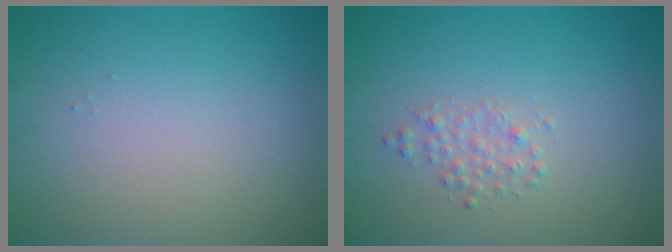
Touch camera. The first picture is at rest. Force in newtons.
{"total": 1.4, "press": 1.4, "slide": 0.0}